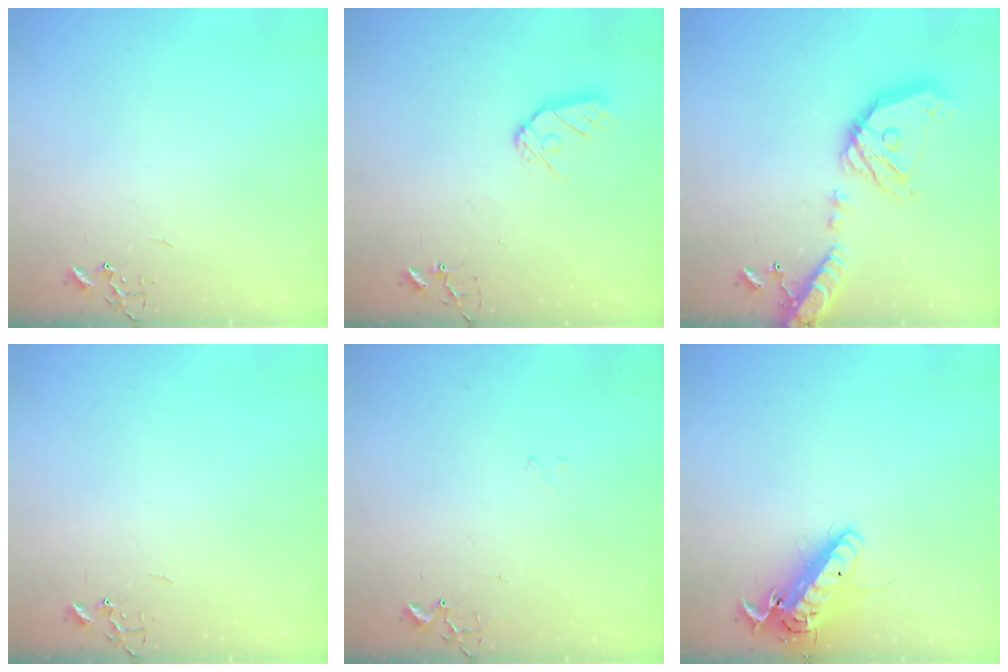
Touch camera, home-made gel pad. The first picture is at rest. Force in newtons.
{"total": 9.1, "press": 9.1, "slide": 0.9}
{"total": 21.8, "press": 21.5, "slide": 3.7}
{"total": 0.0}
{"total": 8.6, "press": 8.5, "slide": 0.7}
{"total": 15.0, "press": 14.7, "slide": 3.0}